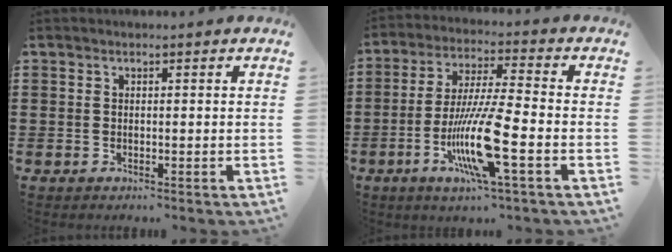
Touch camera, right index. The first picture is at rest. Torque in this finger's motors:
{"motor_torque": [2.14, 0.00, 1.05, 0.21]}